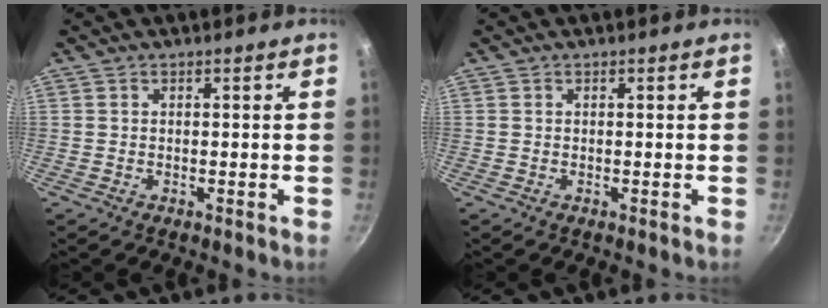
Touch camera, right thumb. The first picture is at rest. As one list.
[{"total": 0.0}]